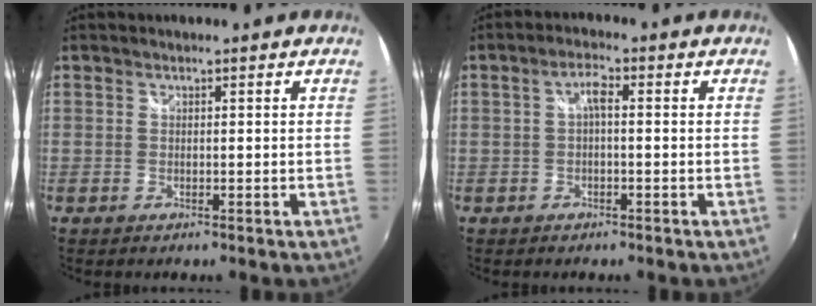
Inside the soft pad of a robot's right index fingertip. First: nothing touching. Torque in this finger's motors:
{"motor_torque": [0.40, -0.03, 0.22, 0.06]}